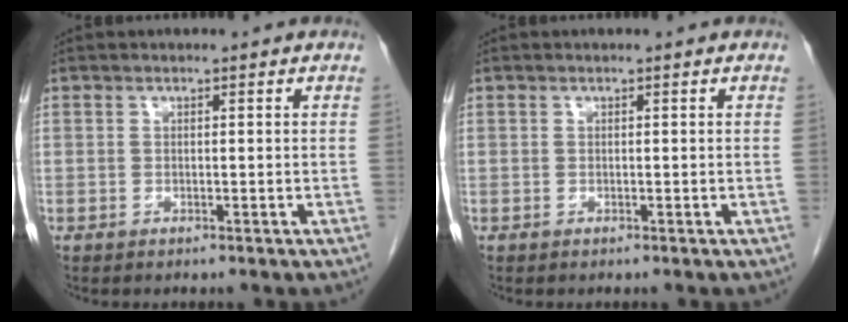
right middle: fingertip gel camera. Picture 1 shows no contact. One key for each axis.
{"total": 0.0}